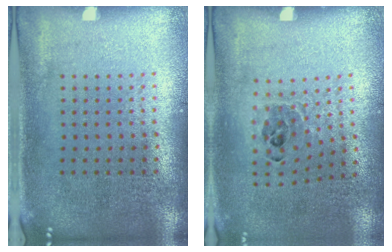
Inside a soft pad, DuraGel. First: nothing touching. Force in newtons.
{"total": 0.9, "press": 0.8, "slide": 0.3}